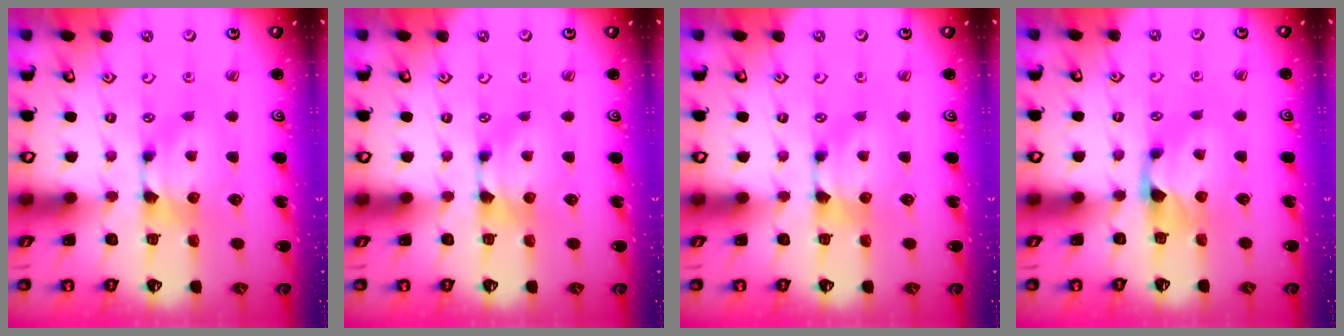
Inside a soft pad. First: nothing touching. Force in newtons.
{"total": 0.0}
{"total": 0.0}
{"total": 1.2, "press": 0.4, "slide": 1.2}